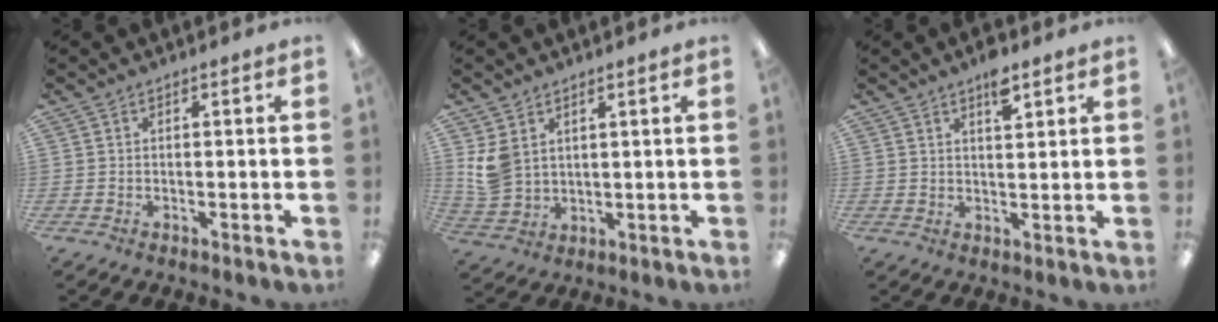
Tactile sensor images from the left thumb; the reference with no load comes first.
{"total": 7.1, "force": [3.2, 5.3, 3.5], "torque": [-0.073, -0.003, 0.065]}
{"total": 5.2, "force": [3.7, 1.8, 3.2], "torque": [-0.038, -0.020, 0.058]}